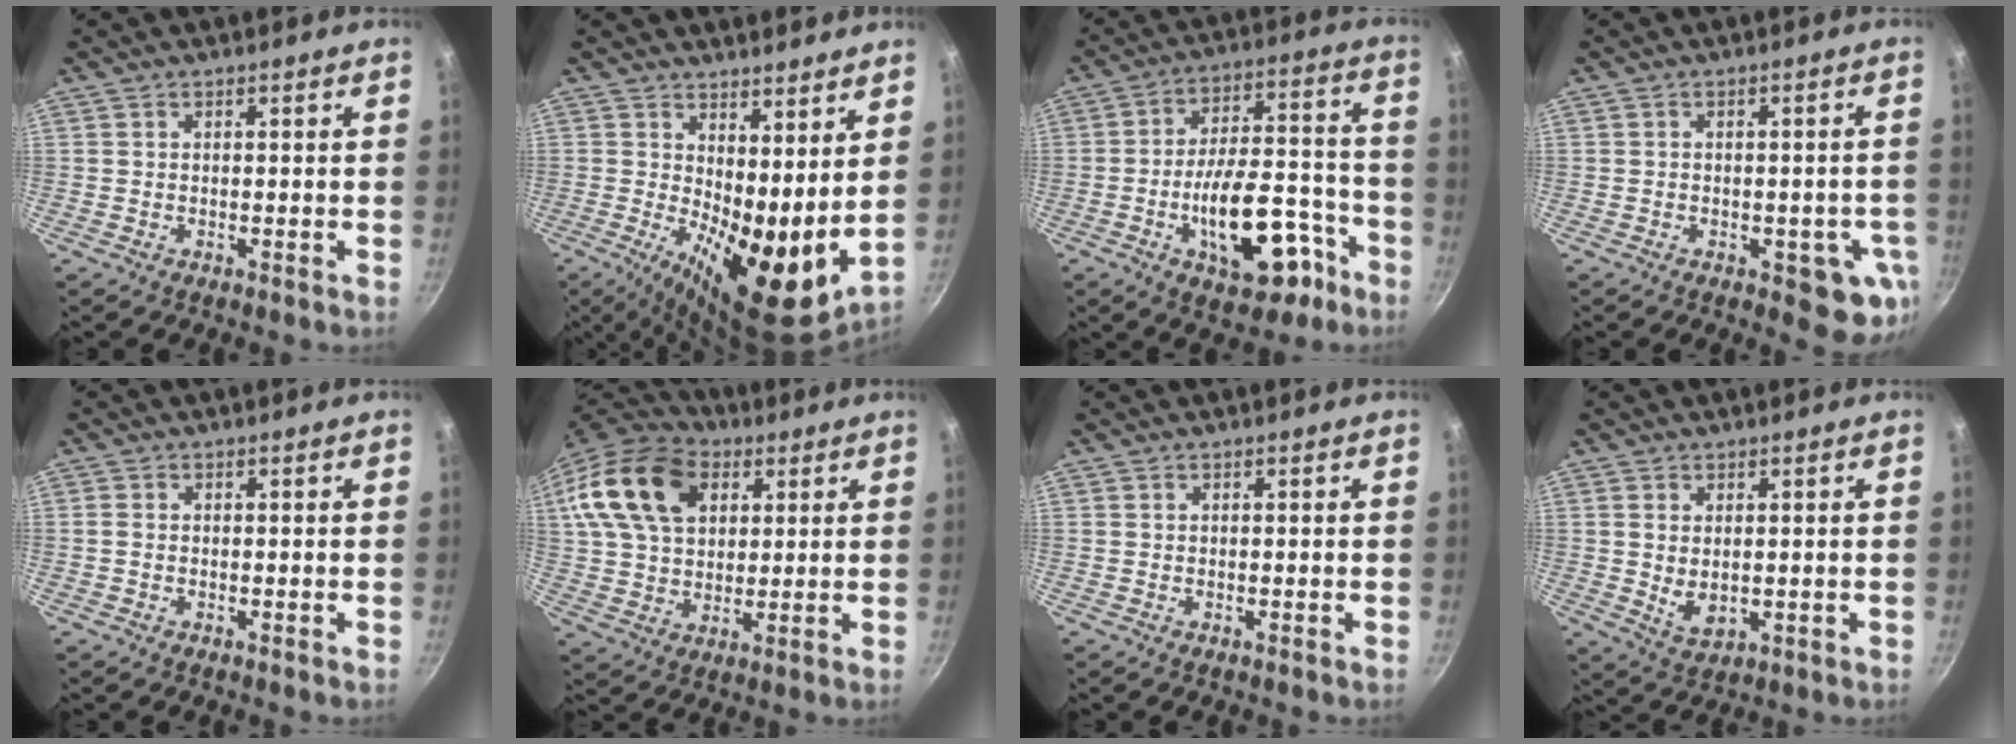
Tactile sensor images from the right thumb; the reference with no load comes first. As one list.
[{"total": 15.5, "force": [3.5, 6.6, 13.6], "torque": [-0.183, -0.040, 0.059]}, {"total": 18.6, "force": [-7.9, 9.1, 14.2], "torque": [-0.181, 0.065, -0.106]}, {"total": 8.1, "force": [-2.5, 4.1, 6.5], "torque": [-0.038, 0.003, -0.029]}, {"total": 0.9, "force": [-0.1, 0.7, 0.5], "torque": [-0.011, 0.003, -0.003]}, {"total": 20.6, "force": [7.4, 14.0, 13.1], "torque": [-0.234, 0.010, 0.128]}, {"total": 0.0}, {"total": 4.8, "force": [0.4, 3.1, 3.7], "torque": [-0.064, -0.013, 0.017]}]